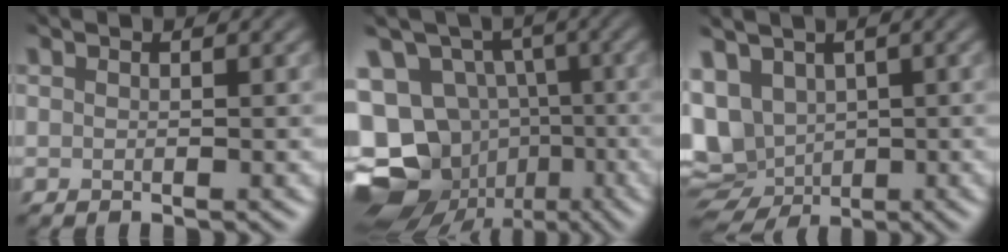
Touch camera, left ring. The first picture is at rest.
{"total": 16.2, "force": [-3.6, 14.2, 6.8], "torque": [-0.140, -0.005, -0.060]}
{"total": 6.6, "force": [-0.3, 5.1, 4.1], "torque": [-0.091, -0.017, 0.021]}